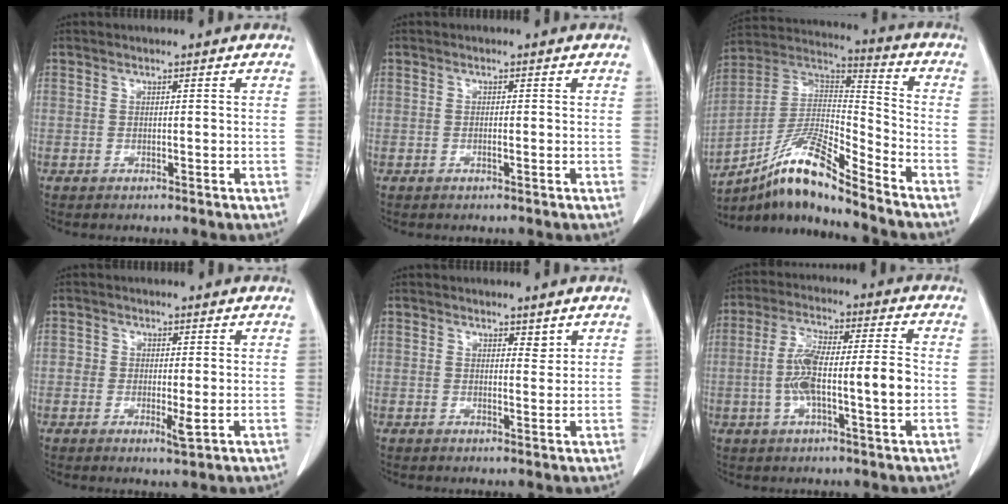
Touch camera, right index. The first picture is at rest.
{"total": 0.6, "force": [-0.2, 0.0, 0.5], "torque": [-0.010, 0.000, -0.003]}
{"total": 14.4, "force": [-10.9, 0.6, 9.3], "torque": [-0.178, 0.012, -0.196]}
{"total": 2.9, "force": [-0.6, 1.2, 2.6], "torque": [-0.034, -0.002, -0.008]}
{"total": 1.4, "force": [1.1, 0.6, 0.7], "torque": [-0.009, -0.008, 0.015]}
{"total": 11.0, "force": [-1.6, 1.5, 10.8], "torque": [-0.201, 0.016, -0.031]}